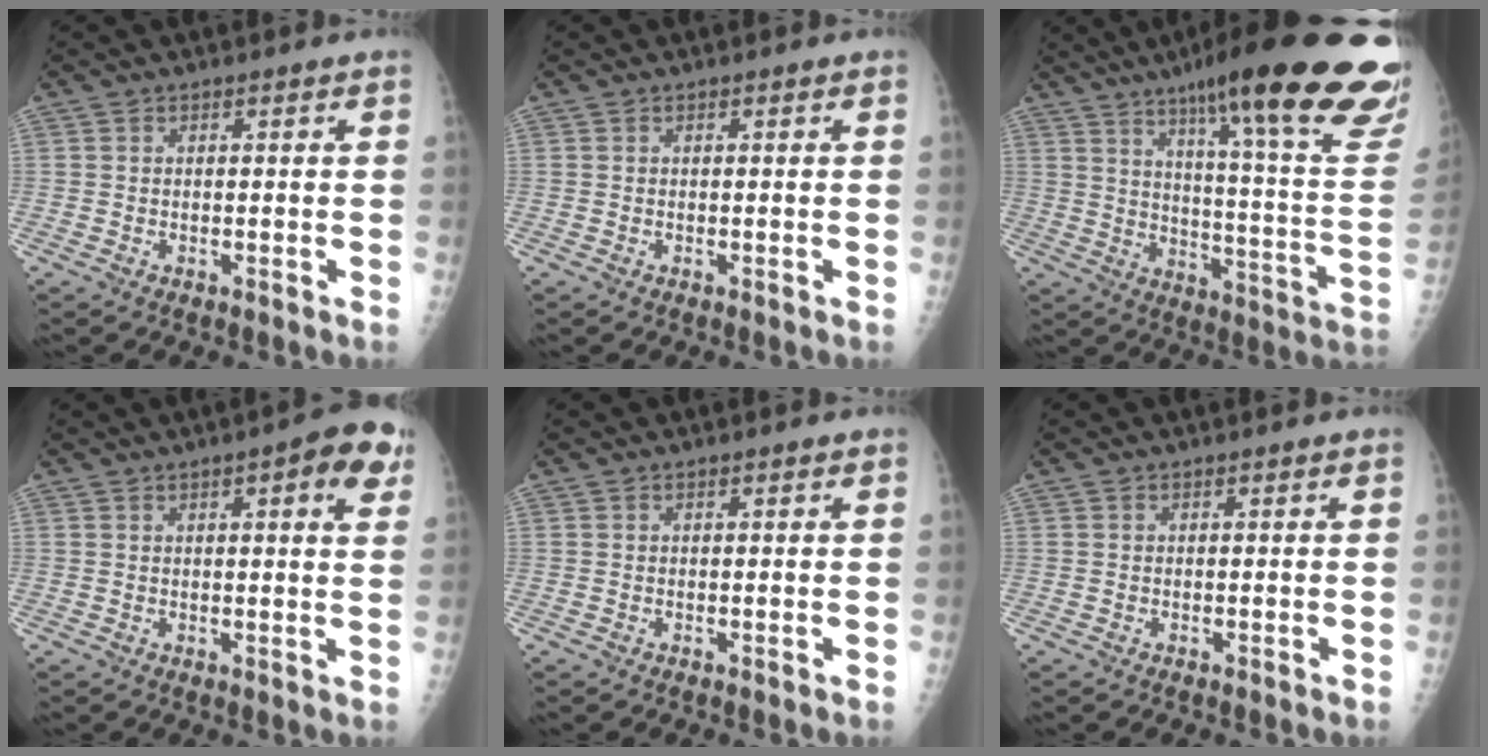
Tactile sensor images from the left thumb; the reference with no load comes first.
{"total": 0.0}
{"total": 32.3, "force": [21.7, 4.6, 23.5], "torque": [-0.261, -0.091, 0.294]}
{"total": 7.8, "force": [3.5, 2.5, 6.6], "torque": [-0.056, -0.005, 0.034]}
{"total": 0.0}
{"total": 0.0}